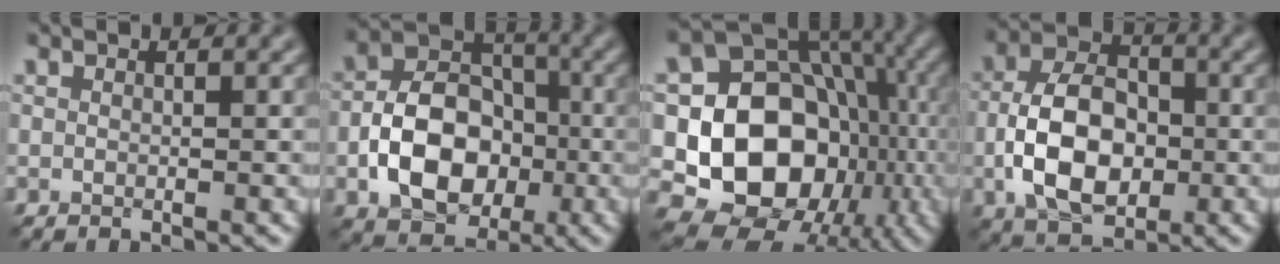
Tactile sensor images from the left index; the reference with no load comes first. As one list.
[{"total": 8.6, "force": [-2.3, 6.0, 5.7], "torque": [-0.101, 0.006, -0.043]}, {"total": 14.1, "force": [-2.2, 11.5, 7.9], "torque": [-0.120, -0.009, -0.052]}, {"total": 8.3, "force": [-1.6, 5.2, 6.3], "torque": [-0.123, 0.008, -0.037]}]